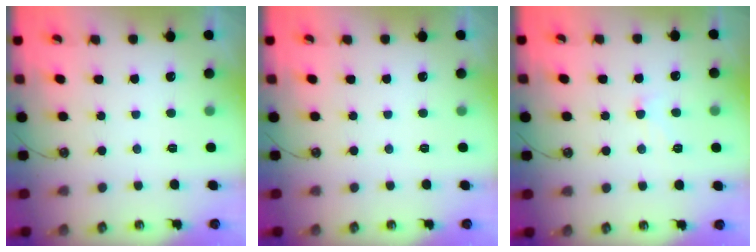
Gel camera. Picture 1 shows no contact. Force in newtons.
{"total": 0.0}
{"total": 1.8, "press": 1.7, "slide": 0.6}